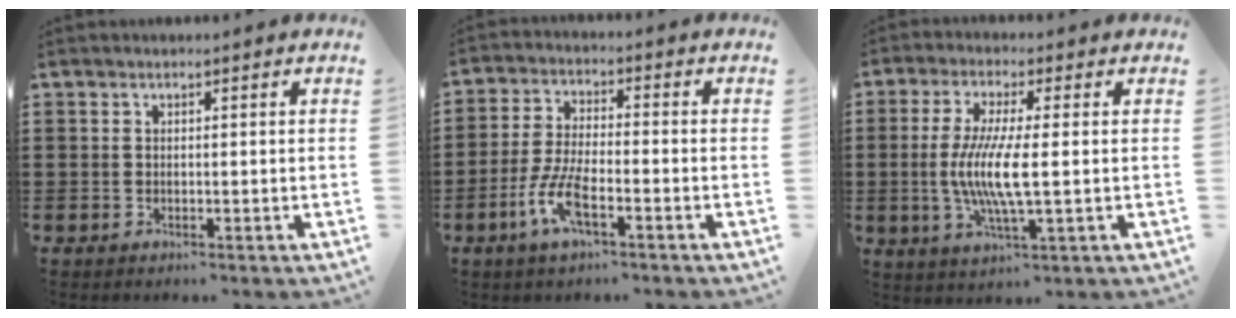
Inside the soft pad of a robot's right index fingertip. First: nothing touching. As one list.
[{"total": 7.0, "force": [-3.4, 1.8, 5.8], "torque": [-0.144, -0.019, -0.068]}, {"total": 7.9, "force": [-0.6, 1.1, 7.8], "torque": [-0.167, -0.014, -0.020]}]